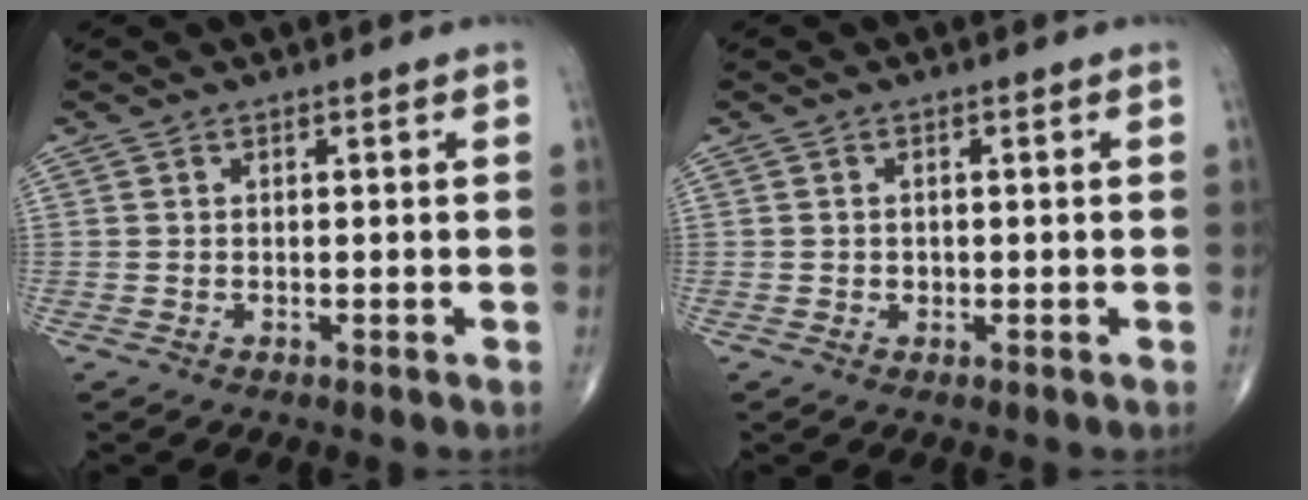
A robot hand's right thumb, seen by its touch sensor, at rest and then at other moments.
{"total": 0.9, "force": [-0.2, 0.8, 0.4], "torque": [-0.003, 0.002, -0.002]}